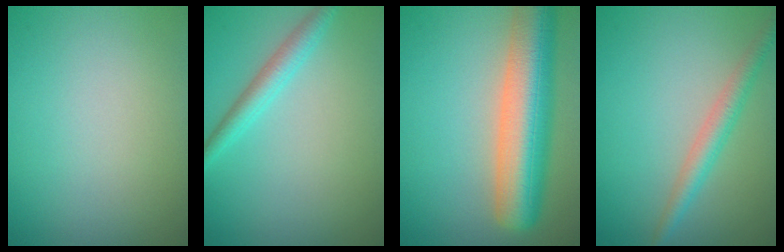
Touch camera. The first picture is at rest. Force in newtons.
{"total": 2.5, "press": 2.5, "slide": 0.0}
{"total": 9.8, "press": 9.8, "slide": 0.5}
{"total": 2.8, "press": 2.8, "slide": 0.1}